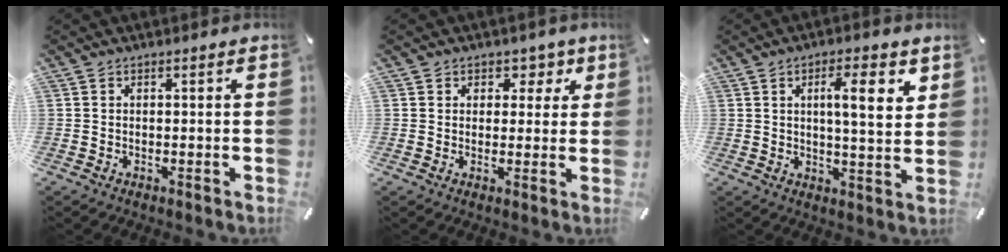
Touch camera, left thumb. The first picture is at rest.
{"total": 4.7, "force": [1.8, 4.1, 1.4], "torque": [0.008, -0.008, 0.023]}
{"total": 9.5, "force": [3.4, 2.5, 8.5], "torque": [-0.132, -0.010, 0.047]}